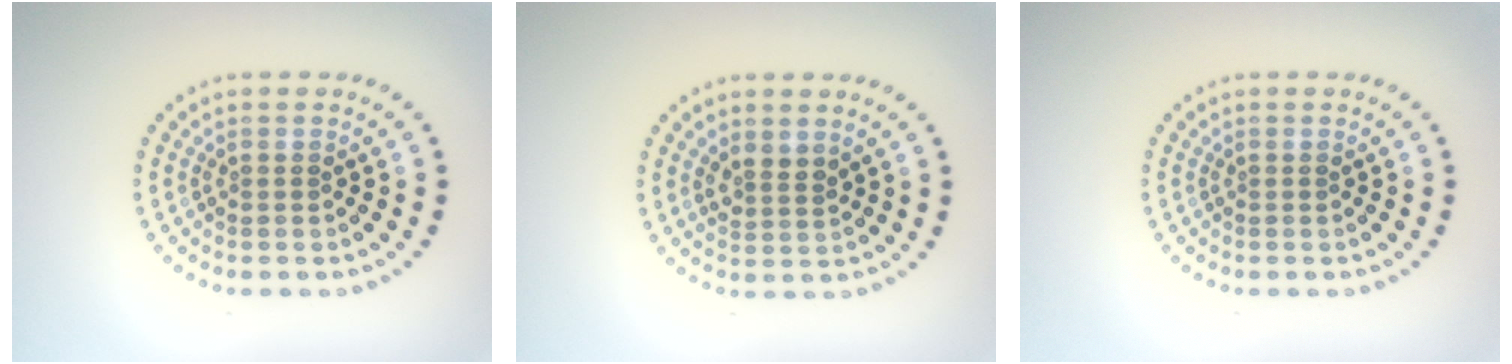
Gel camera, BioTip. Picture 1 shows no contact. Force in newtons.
{"total": 1.7, "press": 1.4, "slide": 0.9}
{"total": 0.0}